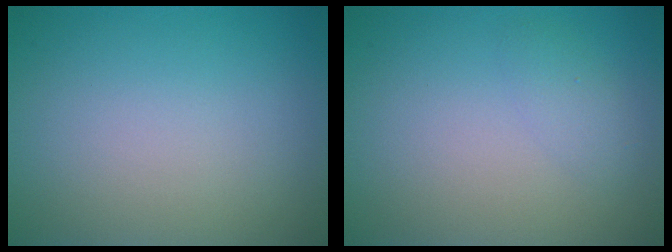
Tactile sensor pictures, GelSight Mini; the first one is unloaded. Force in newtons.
{"total": 1.2, "press": 1.2, "slide": 0.1}